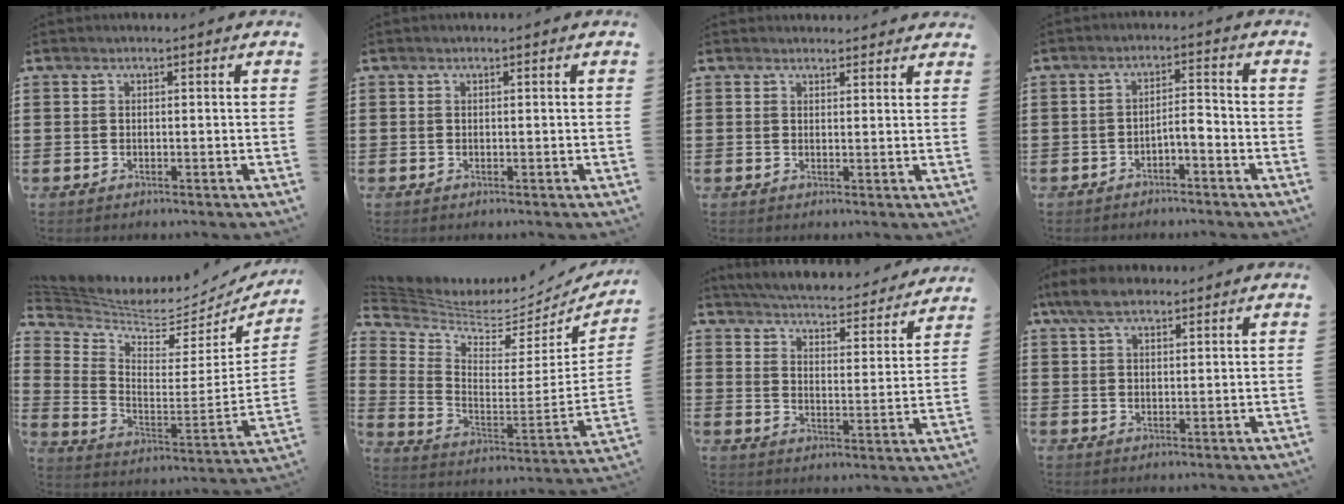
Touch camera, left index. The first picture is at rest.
{"total": 0.0}
{"total": 1.6, "force": [1.6, 0.4, 0.0], "torque": [-0.004, 0.003, 0.031]}
{"total": 2.8, "force": [-2.4, 0.5, 1.3], "torque": [-0.029, 0.005, -0.053]}
{"total": 4.6, "force": [4.2, 1.4, 1.2], "torque": [-0.057, -0.055, 0.068]}
{"total": 3.7, "force": [3.3, 1.3, 1.0], "torque": [-0.049, -0.049, 0.052]}
{"total": 4.3, "force": [4.2, -0.3, 0.5], "torque": [-0.035, -0.040, 0.066]}
{"total": 5.8, "force": [4.0, 2.4, 3.5], "torque": [-0.078, 0.006, 0.075]}